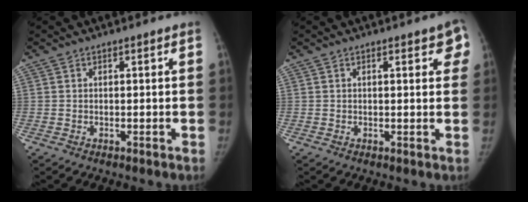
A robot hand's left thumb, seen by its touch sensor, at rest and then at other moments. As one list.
[{"total": 4.9, "force": [2.2, 1.9, 4.0], "torque": [-0.025, -0.004, 0.019]}]